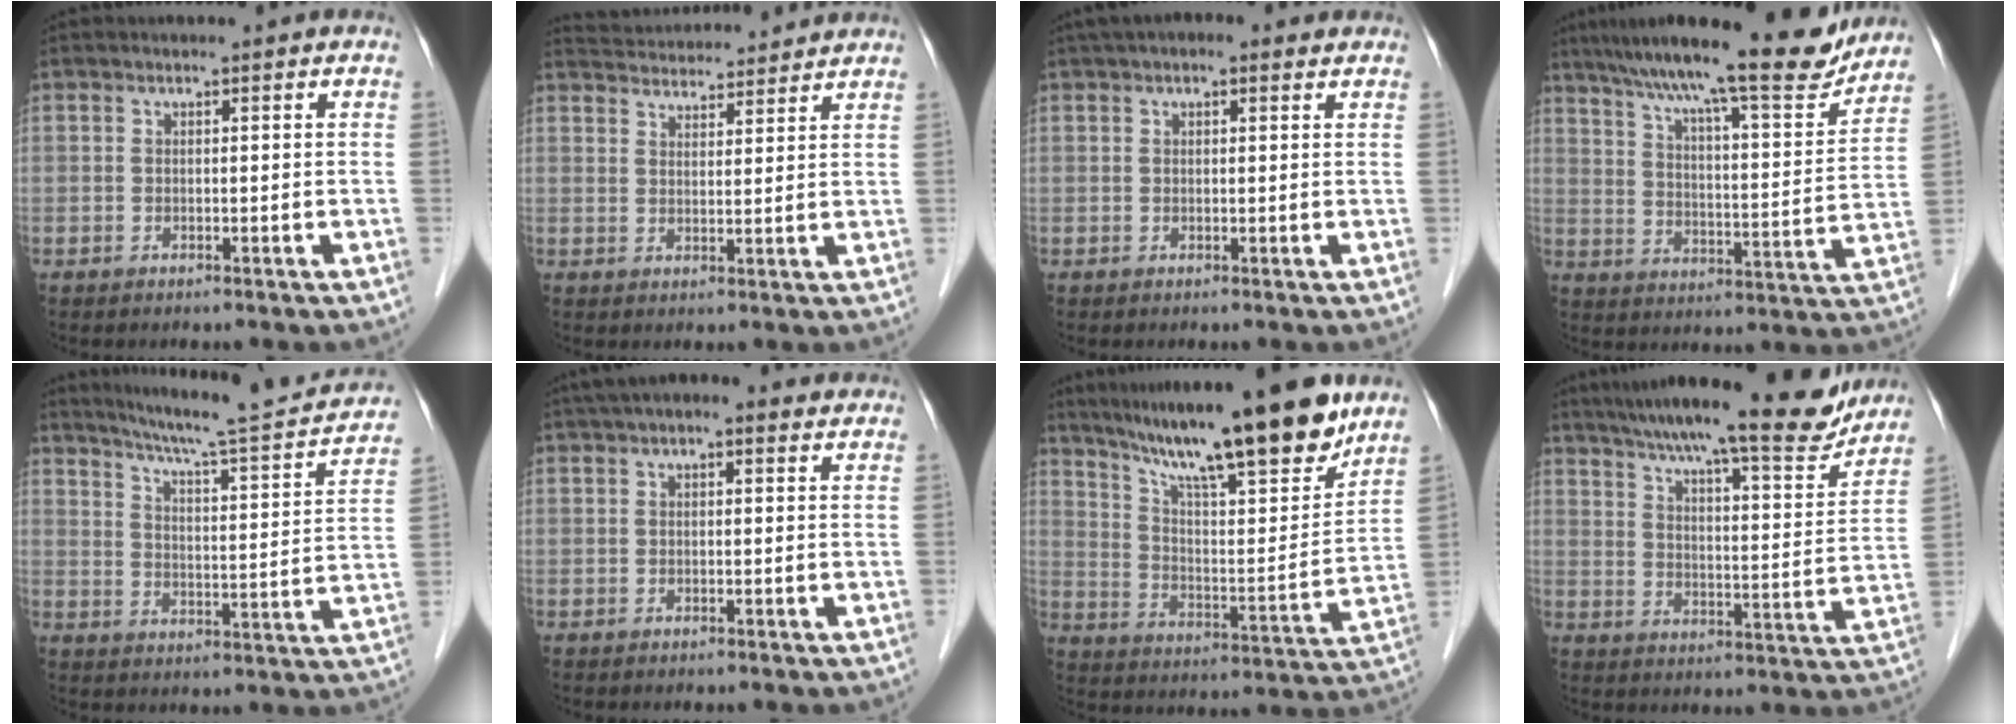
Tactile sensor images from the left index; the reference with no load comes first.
{"total": 11.3, "force": [10.9, 1.5, 2.3], "torque": [-0.039, 0.029, 0.155]}
{"total": 5.3, "force": [3.7, 2.0, 3.3], "torque": [-0.052, 0.037, 0.054]}
{"total": 20.2, "force": [17.1, 2.1, 10.5], "torque": [-0.169, -0.002, 0.249]}
{"total": 19.4, "force": [17.7, 0.8, 7.9], "torque": [-0.120, -0.027, 0.233]}
{"total": 6.1, "force": [4.1, 2.1, 4.0], "torque": [-0.064, 0.040, 0.060]}
{"total": 21.0, "force": [16.8, 2.0, 12.4], "torque": [-0.199, -0.005, 0.270]}
{"total": 19.4, "force": [16.8, 2.2, 9.4], "torque": [-0.145, -0.010, 0.234]}